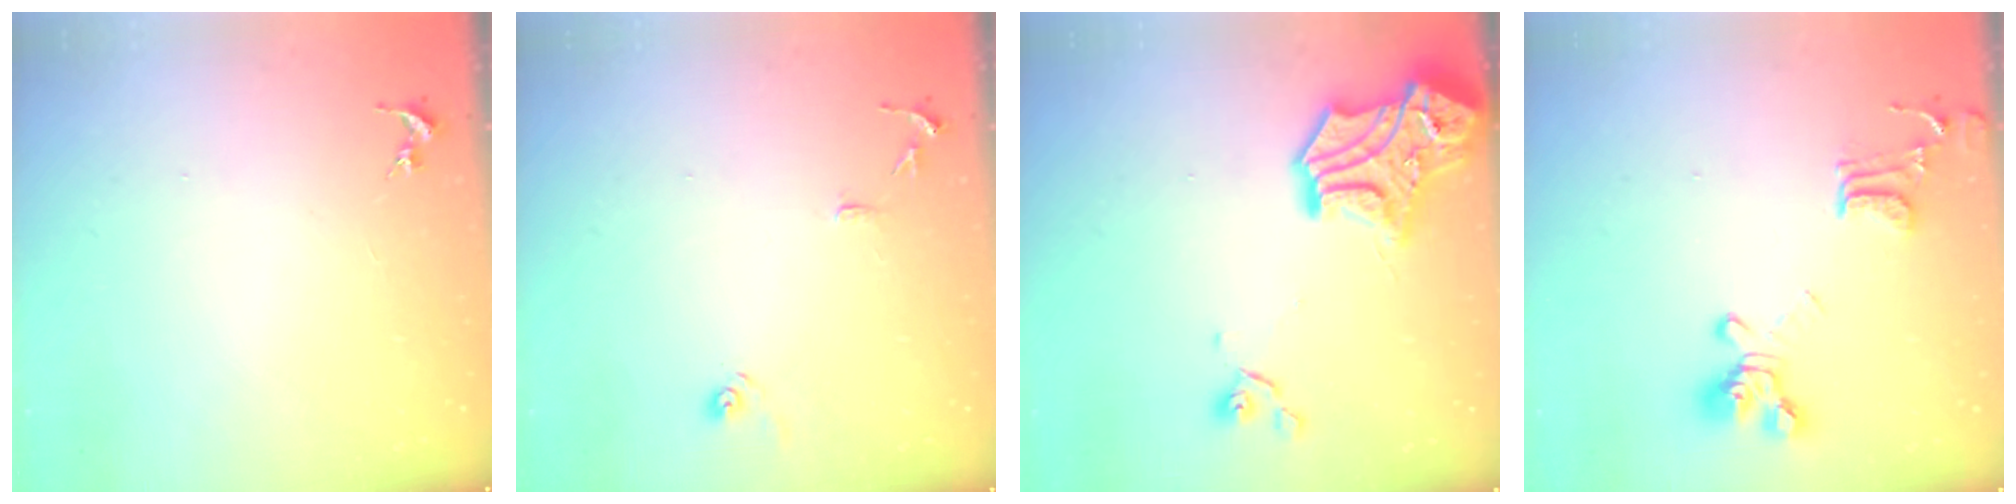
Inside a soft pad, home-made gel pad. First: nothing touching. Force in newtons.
{"total": 9.0, "press": 8.9, "slide": 0.8}
{"total": 17.6, "press": 17.4, "slide": 2.2}
{"total": 16.4, "press": 16.3, "slide": 1.5}